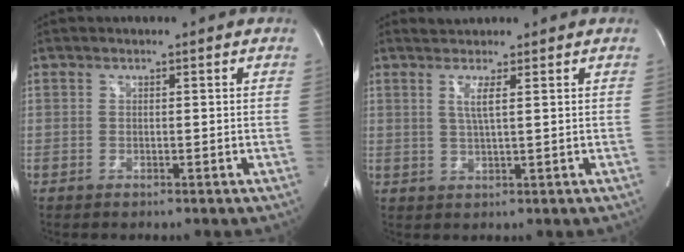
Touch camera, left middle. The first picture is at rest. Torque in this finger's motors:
{"motor_torque": [0.51, -0.23, 0.03, 0.06]}